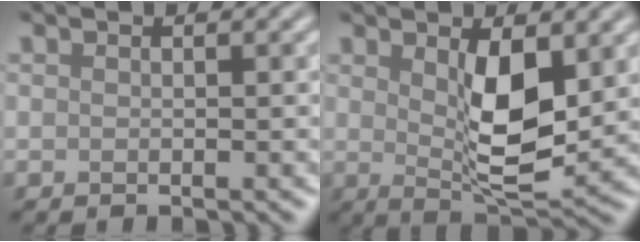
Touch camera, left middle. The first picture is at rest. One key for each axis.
{"total": 6.2, "fx": 1.4, "fy": 2.2, "fz": 5.6, "tx": -0.100, "ty": -0.011, "tz": 0.029}